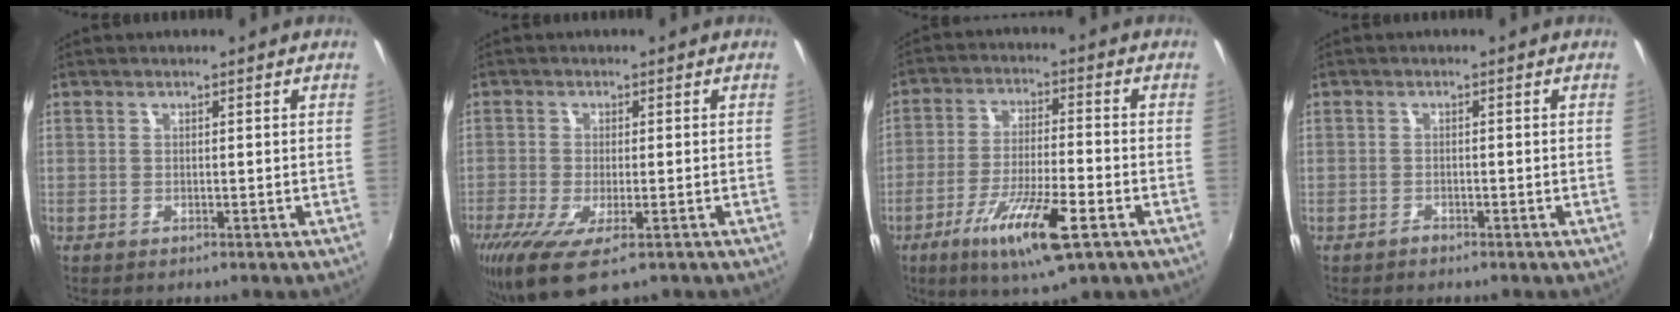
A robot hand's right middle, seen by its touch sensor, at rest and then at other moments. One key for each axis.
{"total": 9.1, "fx": -5.3, "fy": 2.6, "fz": 7.0, "tx": -0.152, "ty": -0.040, "tz": -0.088}
{"total": 13.1, "fx": -6.7, "fy": 2.2, "fz": 11.0, "tx": -0.217, "ty": -0.028, "tz": -0.120}
{"total": 0.9, "fx": -0.8, "fy": 0.4, "fz": -0.1, "tx": 0.002, "ty": 0.004, "tz": -0.015}